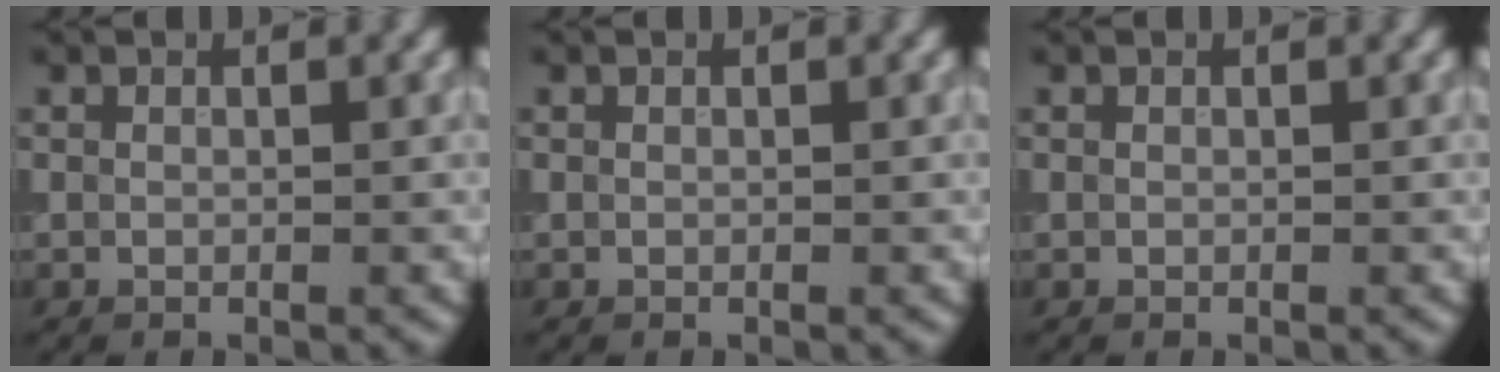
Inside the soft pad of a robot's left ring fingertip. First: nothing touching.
{"total": 0.0}
{"total": 0.0}